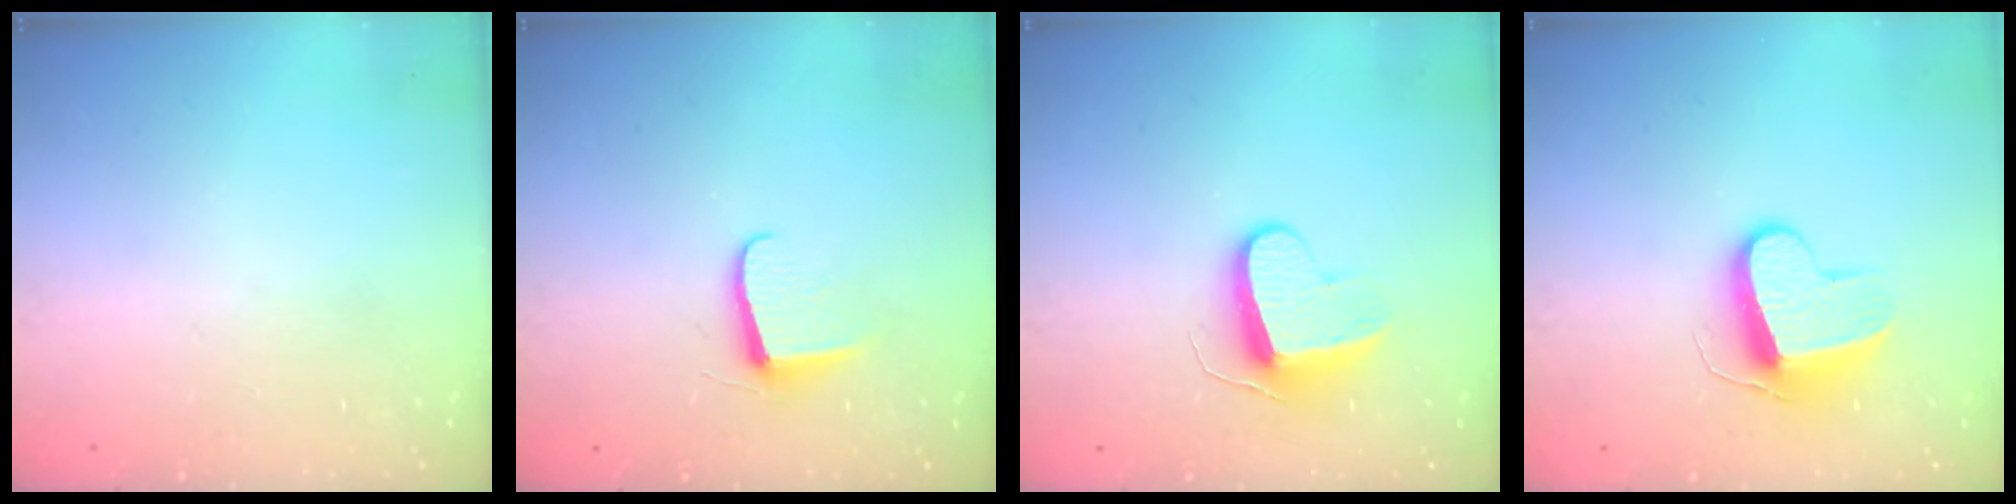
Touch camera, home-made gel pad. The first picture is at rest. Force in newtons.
{"total": 6.2, "press": 6.2, "slide": 0.7}
{"total": 8.9, "press": 8.9, "slide": 0.1}
{"total": 9.9, "press": 9.9, "slide": 0.6}